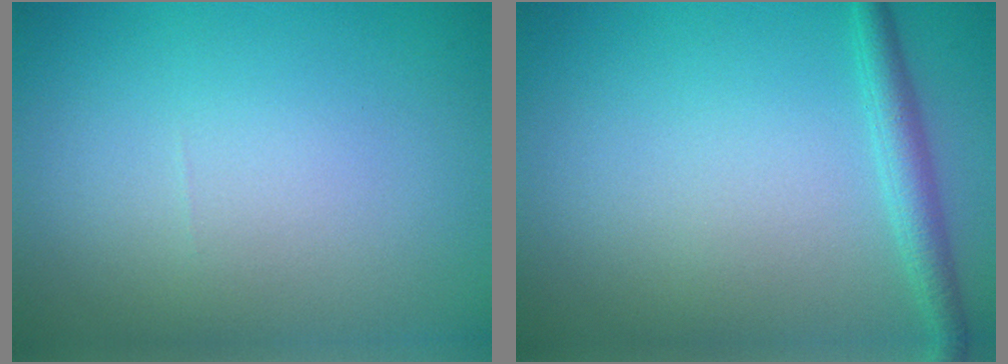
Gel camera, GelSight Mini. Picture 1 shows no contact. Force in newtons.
{"total": 2.2, "press": 2.2, "slide": 0.1}